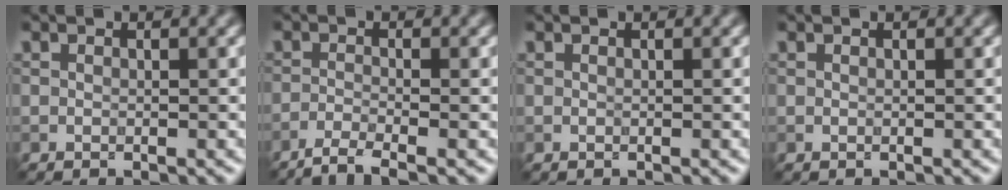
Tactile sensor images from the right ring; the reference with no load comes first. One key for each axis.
{"total": 3.1, "fx": -2.3, "fy": 0.5, "fz": 1.9, "tx": -0.037, "ty": -0.001, "tz": -0.057}
{"total": 0.0}
{"total": 0.0}